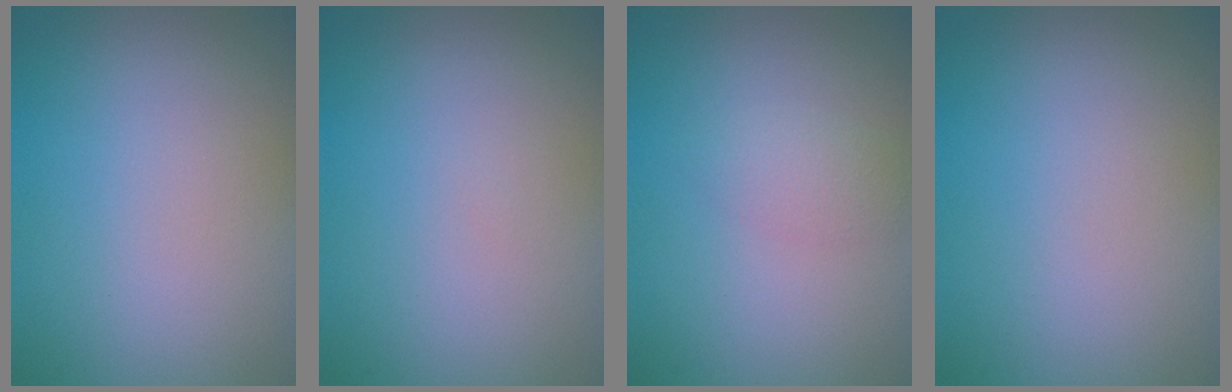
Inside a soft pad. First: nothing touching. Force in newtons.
{"total": 0.0}
{"total": 1.5, "press": 1.5, "slide": 0.0}
{"total": 0.0}